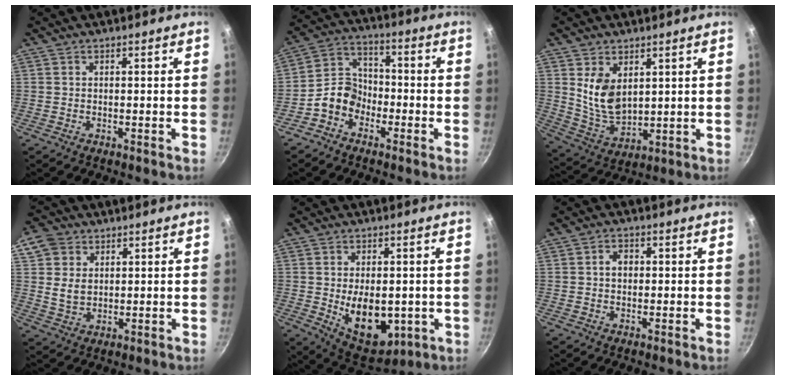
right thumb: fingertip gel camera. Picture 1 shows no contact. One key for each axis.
{"total": 8.3, "fx": -3.7, "fy": 6.4, "fz": 3.7, "tx": -0.037, "ty": 0.044, "tz": -0.088}
{"total": 9.8, "fx": 3.1, "fy": 6.2, "fz": 6.9, "tx": -0.111, "ty": -0.034, "tz": 0.077}
{"total": 6.9, "fx": 2.0, "fy": 5.5, "fz": 3.5, "tx": -0.043, "ty": -0.010, "tz": 0.035}
{"total": 12.9, "fx": -1.7, "fy": 8.0, "fz": 10.0, "tx": -0.115, "ty": -0.016, "tz": -0.002}
{"total": 2.8, "fx": 0.3, "fy": 2.2, "fz": 1.8, "tx": -0.016, "ty": 0.007, "tz": 0.002}